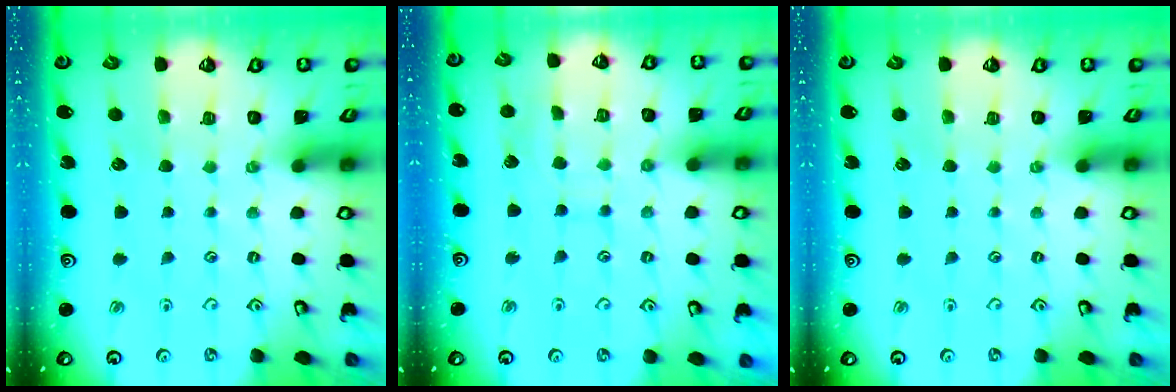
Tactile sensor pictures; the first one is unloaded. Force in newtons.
{"total": 6.3, "press": 6.3, "slide": 0.5}
{"total": 0.0}